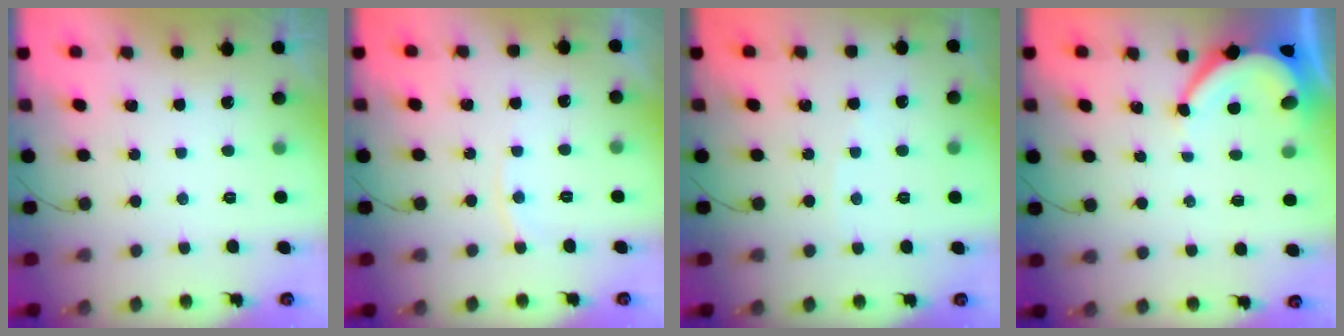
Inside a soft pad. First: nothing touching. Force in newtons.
{"total": 5.1, "press": 5.1, "slide": 0.3}
{"total": 1.4, "press": 1.4, "slide": 0.3}
{"total": 6.2, "press": 6.2, "slide": 0.7}